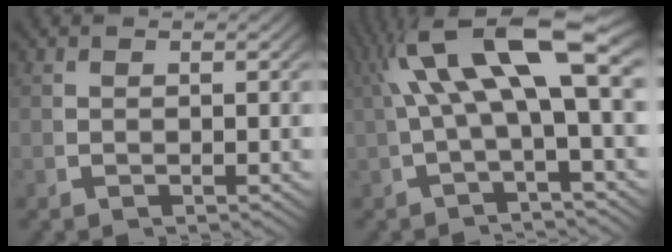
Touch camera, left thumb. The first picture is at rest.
{"total": 8.4, "force": [1.6, 2.9, 7.8], "torque": [-0.138, 0.010, 0.027]}